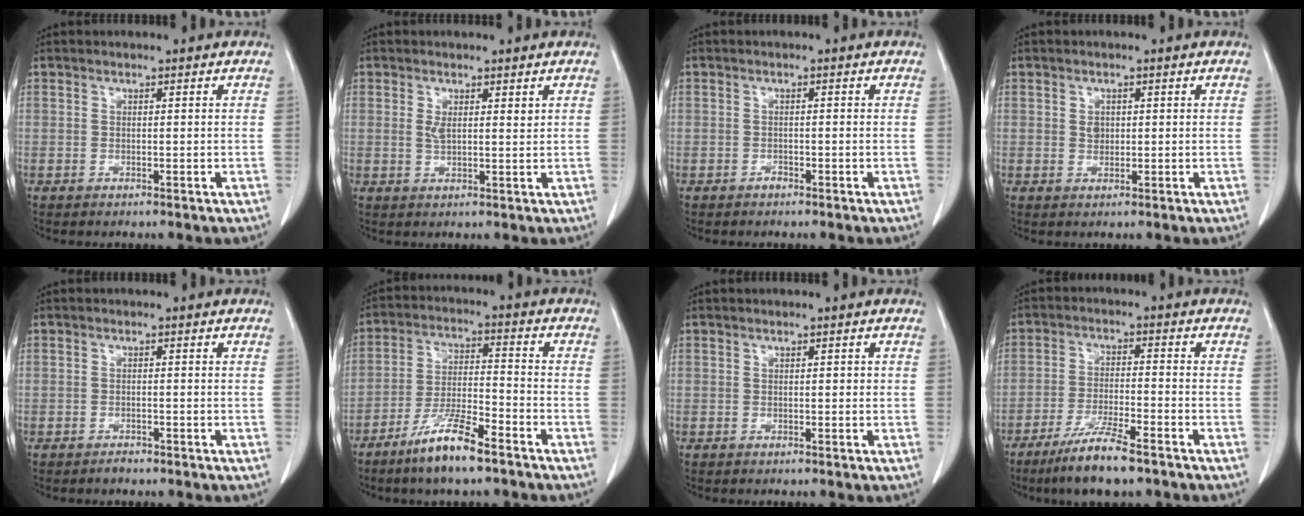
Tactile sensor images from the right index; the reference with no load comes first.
{"total": 2.5, "force": [1.0, 0.9, 2.1], "torque": [-0.040, -0.002, 0.021]}
{"total": 0.7, "force": [-0.6, 0.3, 0.2], "torque": [-0.003, 0.001, -0.011]}
{"total": 1.5, "force": [0.3, 1.2, 0.9], "torque": [-0.014, -0.001, 0.006]}
{"total": 1.0, "force": [-0.9, 0.4, 0.3], "torque": [-0.007, 0.000, -0.013]}
{"total": 9.9, "force": [-6.9, 1.1, 7.0], "torque": [-0.137, -0.015, -0.131]}
{"total": 0.5, "force": [0.0, 0.3, 0.4], "torque": [-0.005, 0.004, 0.000]}
{"total": 8.9, "force": [-6.4, 0.7, 6.1], "torque": [-0.117, -0.022, -0.114]}